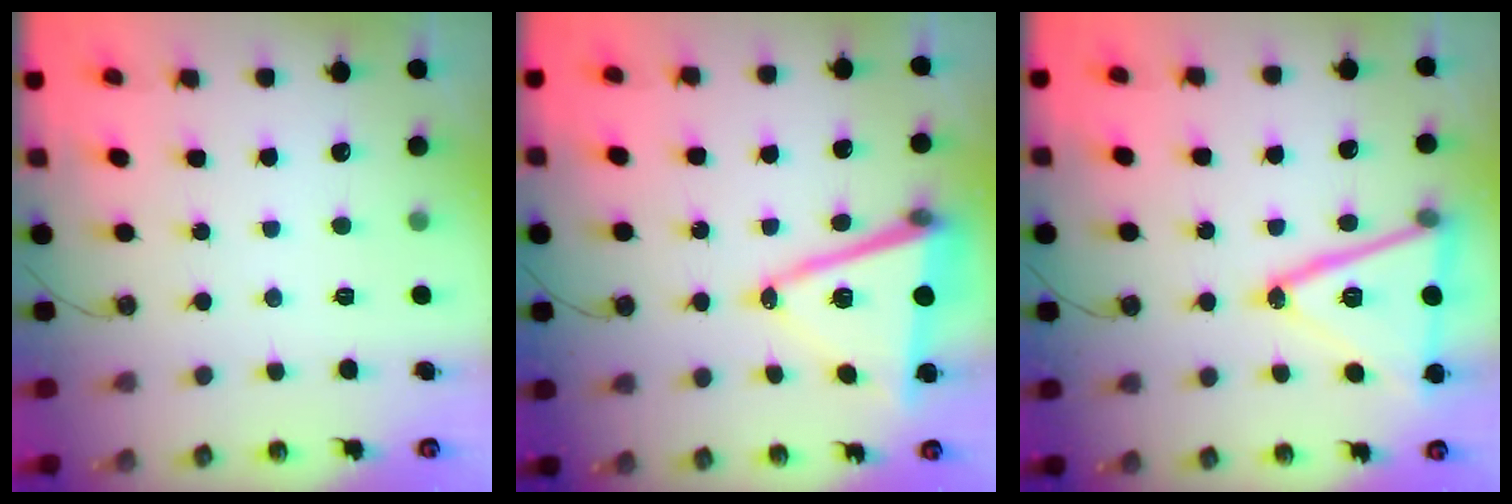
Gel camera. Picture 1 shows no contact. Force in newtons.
{"total": 14.3, "press": 13.8, "slide": 3.9}
{"total": 20.5, "press": 20.3, "slide": 3.2}